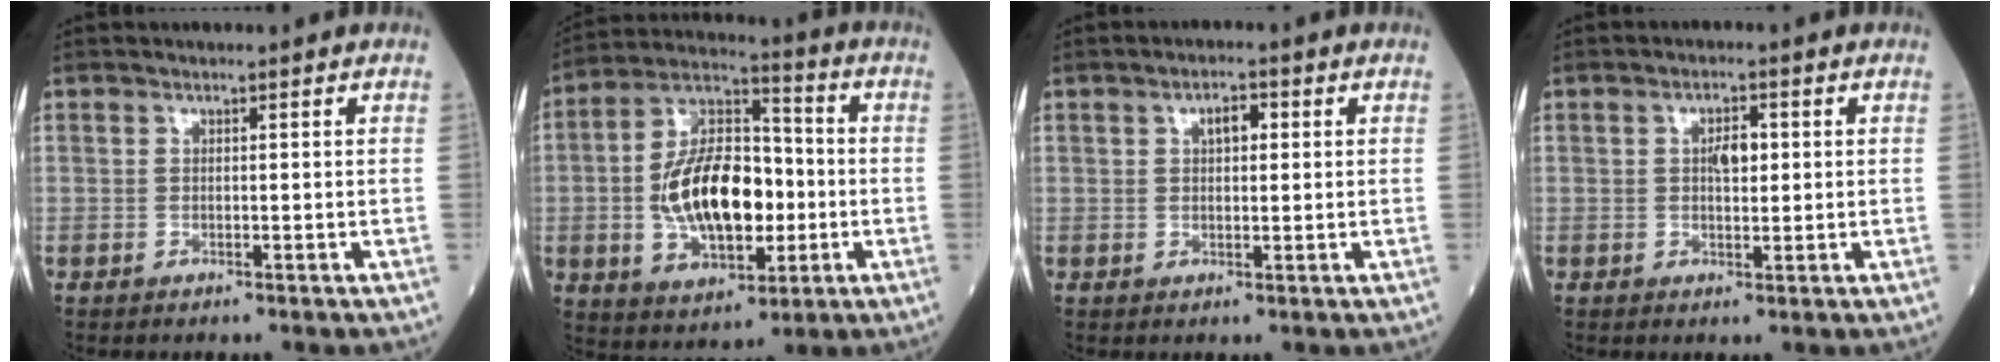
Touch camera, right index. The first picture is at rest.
{"total": 16.7, "force": [-1.9, 8.4, 14.4], "torque": [-0.277, 0.015, -0.027]}
{"total": 3.0, "force": [0.9, 1.3, 2.5], "torque": [-0.041, 0.006, 0.014]}
{"total": 3.2, "force": [0.6, 1.3, 2.8], "torque": [-0.046, 0.003, 0.009]}